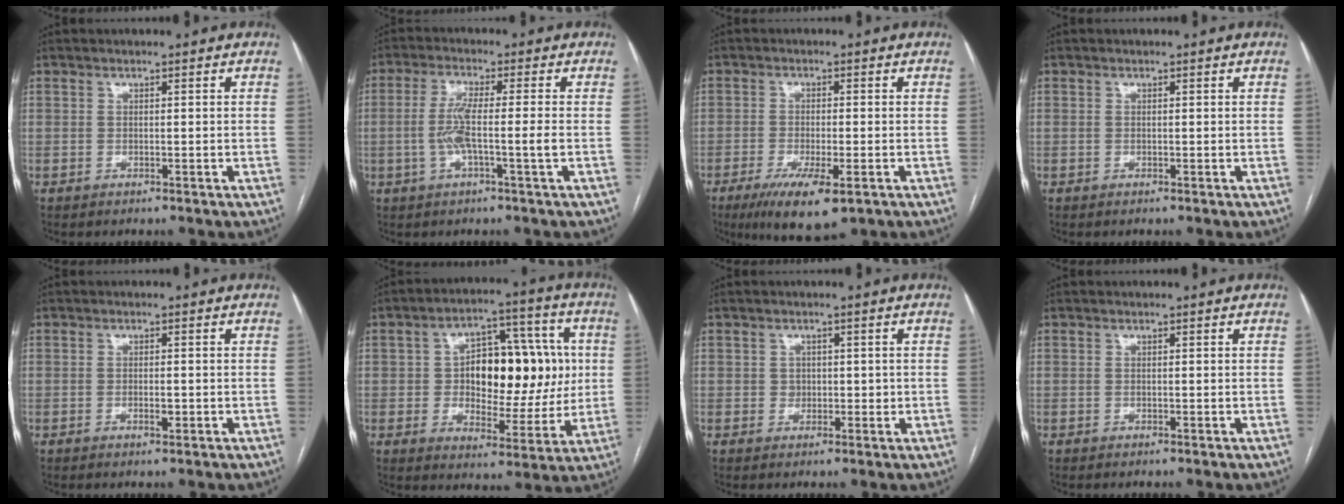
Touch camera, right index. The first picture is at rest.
{"total": 6.1, "force": [-1.2, -0.2, 5.9], "torque": [-0.122, 0.003, -0.022]}
{"total": 8.6, "force": [-4.5, 2.1, 7.0], "torque": [-0.120, -0.020, -0.070]}
{"total": 0.0}
{"total": 1.5, "force": [-0.5, 0.5, 1.4], "torque": [-0.025, -0.001, -0.007]}
{"total": 16.1, "force": [1.5, 8.2, 13.8], "torque": [-0.196, 0.034, 0.031]}
{"total": 2.0, "force": [0.2, 1.8, 0.9], "torque": [-0.011, 0.003, 0.005]}
{"total": 0.0}